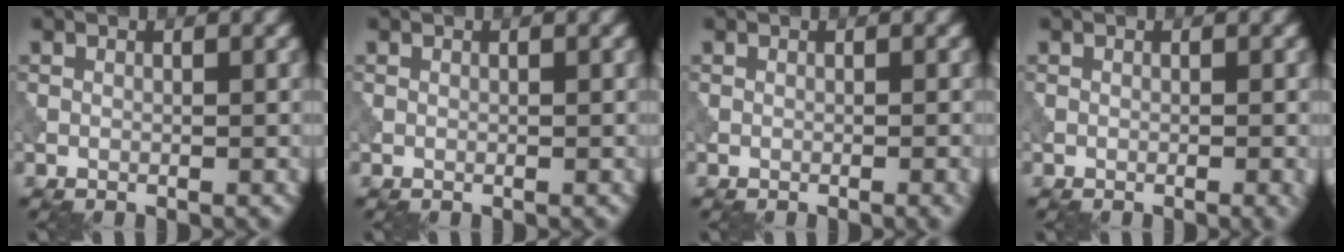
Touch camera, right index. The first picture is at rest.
{"total": 0.0}
{"total": 1.0, "force": [-0.3, 0.2, 0.9], "torque": [-0.012, -0.001, -0.006]}
{"total": 1.1, "force": [-0.3, 0.2, 1.1], "torque": [-0.012, 0.000, -0.007]}